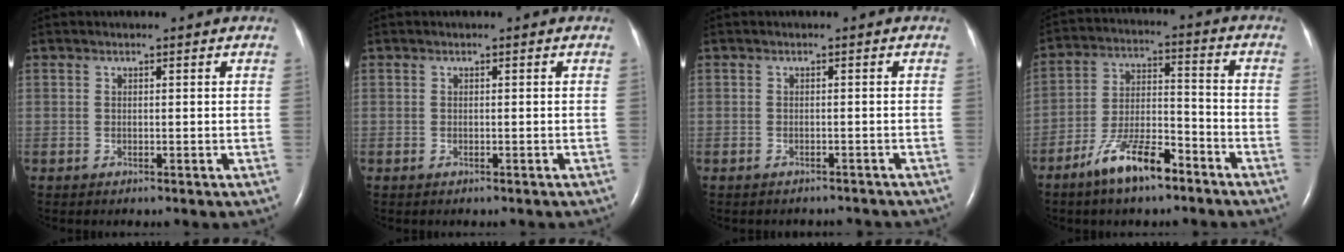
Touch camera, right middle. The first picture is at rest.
{"total": 0.0}
{"total": 4.0, "force": [-3.8, 1.3, 0.7], "torque": [-0.011, -0.002, -0.040]}
{"total": 10.4, "force": [-7.2, 2.8, 7.0], "torque": [-0.137, 0.000, -0.131]}